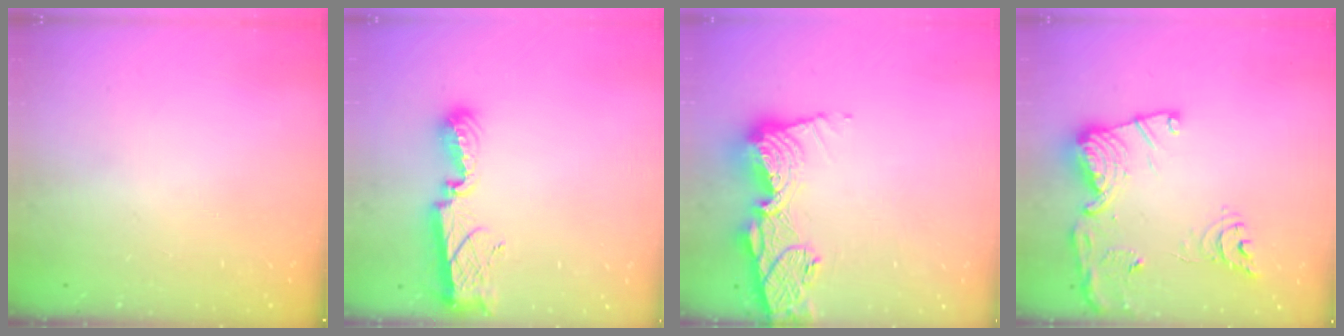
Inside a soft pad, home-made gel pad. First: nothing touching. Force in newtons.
{"total": 9.0, "press": 8.9, "slide": 0.8}
{"total": 16.5, "press": 16.4, "slide": 1.6}
{"total": 17.6, "press": 17.6, "slide": 1.7}